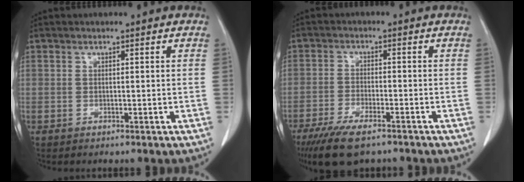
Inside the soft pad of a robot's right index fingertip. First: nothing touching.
{"total": 9.1, "force": [-6.6, 2.4, 5.7], "torque": [-0.100, -0.019, -0.108]}